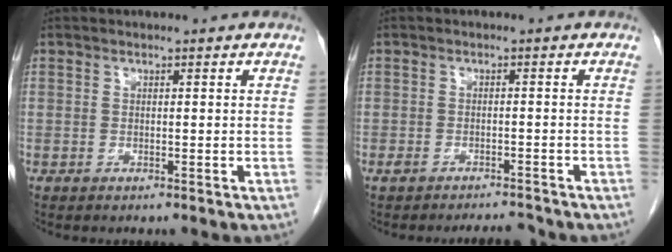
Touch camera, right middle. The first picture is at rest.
{"total": 3.2, "force": [-3.0, 0.6, 0.9], "torque": [-0.019, -0.001, -0.046]}